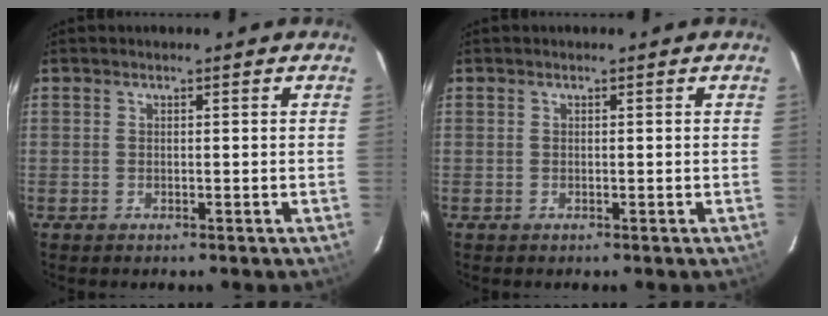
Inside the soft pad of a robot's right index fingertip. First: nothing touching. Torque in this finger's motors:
{"motor_torque": [0.04, 0.00, 0.00, 0.00]}